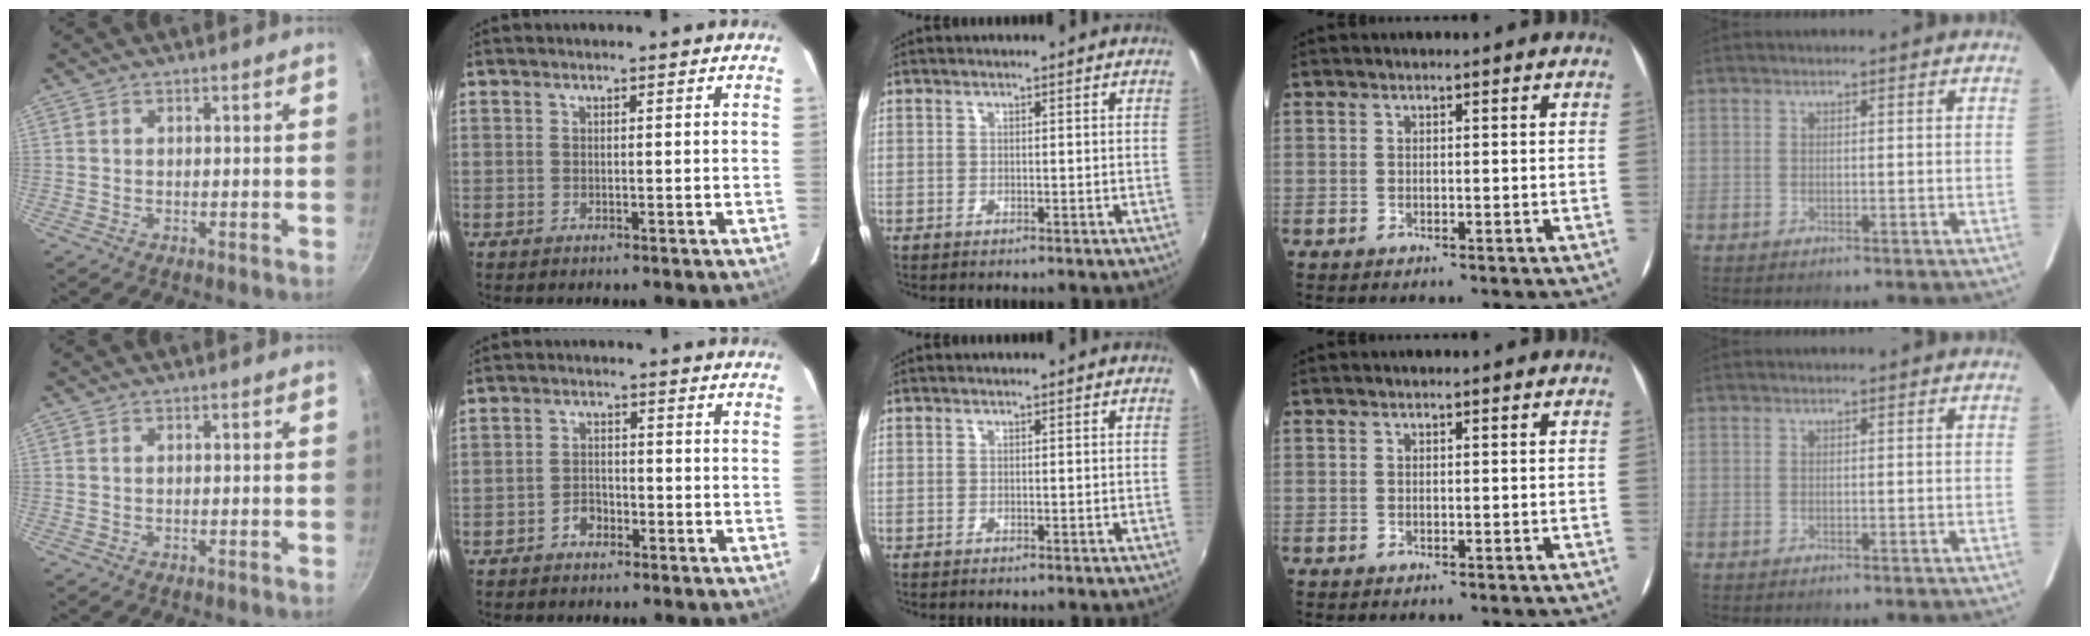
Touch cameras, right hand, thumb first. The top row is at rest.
{"index": {"total": 2.9, "force": [-1.8, 1.9, 1.1], "torque": [-0.023, 0.009, -0.030]}}